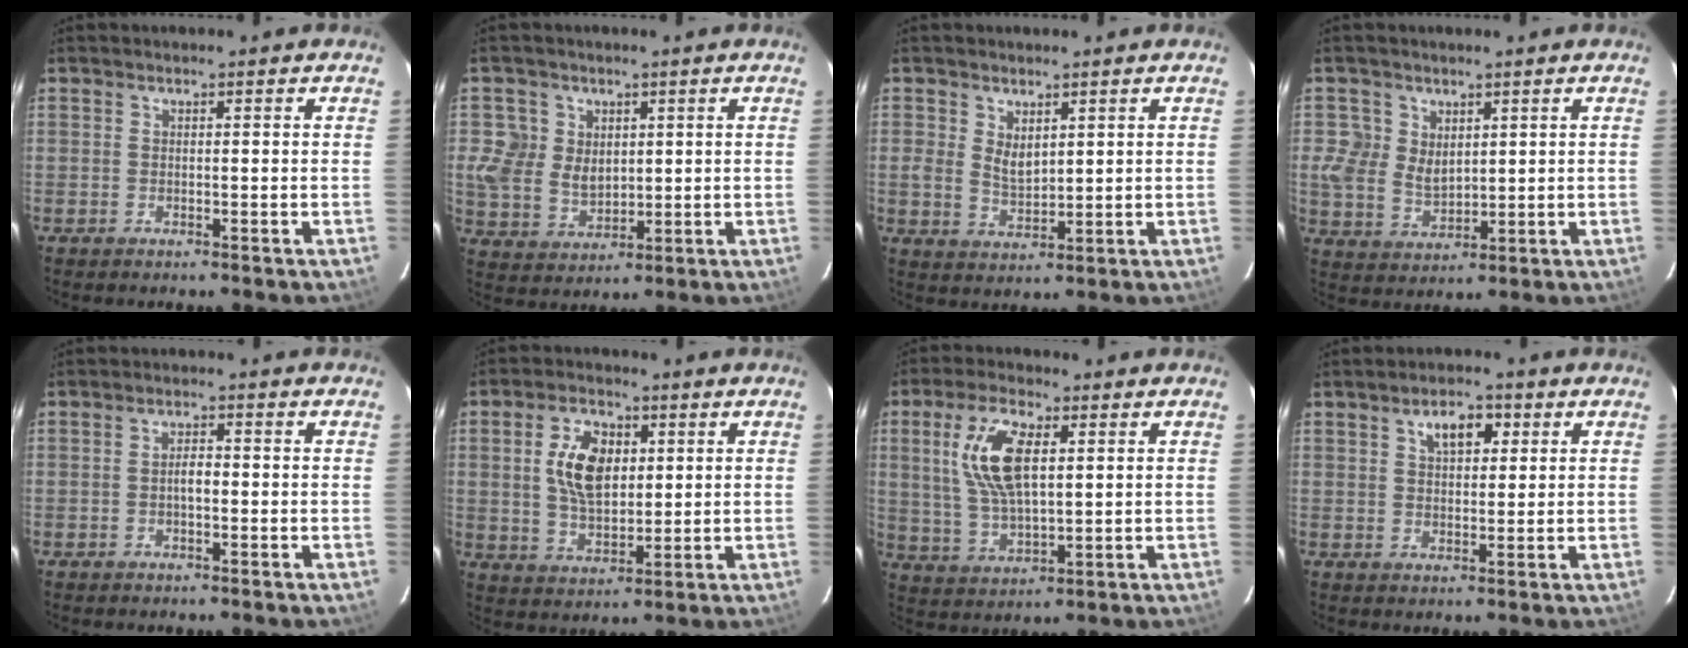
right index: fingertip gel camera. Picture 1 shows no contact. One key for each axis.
{"total": 8.4, "fx": 2.2, "fy": 7.5, "fz": 3.1, "tx": -0.069, "ty": 0.012, "tz": 0.052}
{"total": 4.2, "fx": 1.8, "fy": 2.7, "fz": 2.7, "tx": -0.046, "ty": -0.004, "tz": 0.037}
{"total": 7.1, "fx": 2.4, "fy": 6.0, "fz": 2.8, "tx": -0.052, "ty": 0.008, "tz": 0.055}
{"total": 2.1, "fx": -0.5, "fy": 0.8, "fz": 1.9, "tx": -0.034, "ty": 0.004, "tz": -0.009}
{"total": 10.0, "fx": 2.2, "fy": 5.8, "fz": 7.9, "tx": -0.151, "ty": 0.011, "tz": 0.046}
{"total": 12.3, "fx": 3.3, "fy": 5.4, "fz": 10.6, "tx": -0.212, "ty": 0.008, "tz": 0.071}
{"total": 5.4, "fx": 2.4, "fy": 2.9, "fz": 3.8, "tx": -0.062, "ty": 0.015, "tz": 0.041}